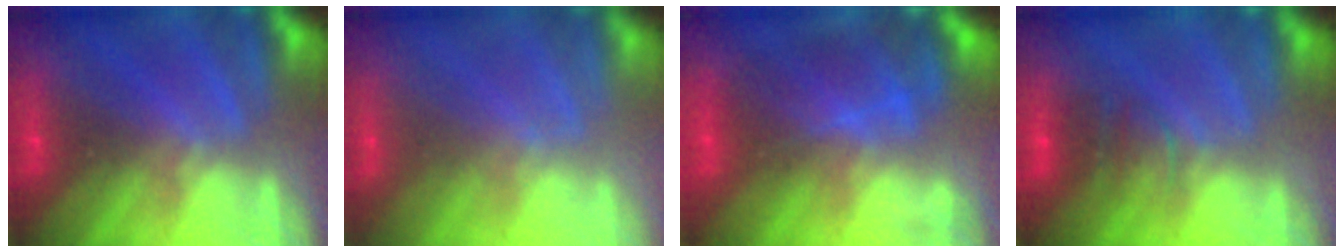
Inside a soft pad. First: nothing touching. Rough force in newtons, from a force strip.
{"total": 2.5}
{"total": 4.3}
{"total": 2.2}